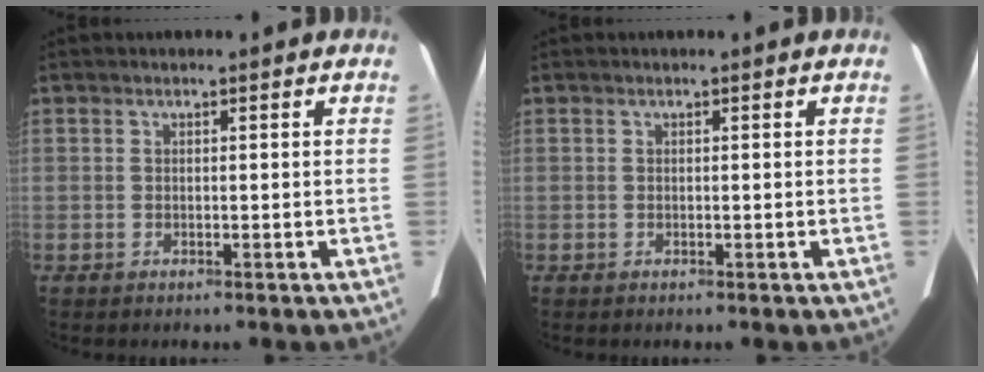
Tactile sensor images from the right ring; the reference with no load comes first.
{"total": 0.0}